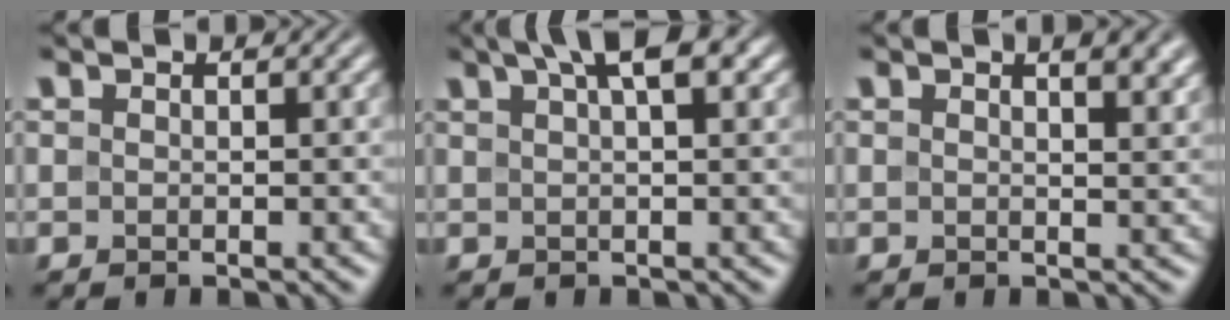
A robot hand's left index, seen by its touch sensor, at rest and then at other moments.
{"total": 3.8, "force": [2.2, 0.7, 3.1], "torque": [-0.040, 0.013, 0.034]}
{"total": 2.8, "force": [1.5, 0.9, 2.2], "torque": [-0.023, 0.005, 0.018]}